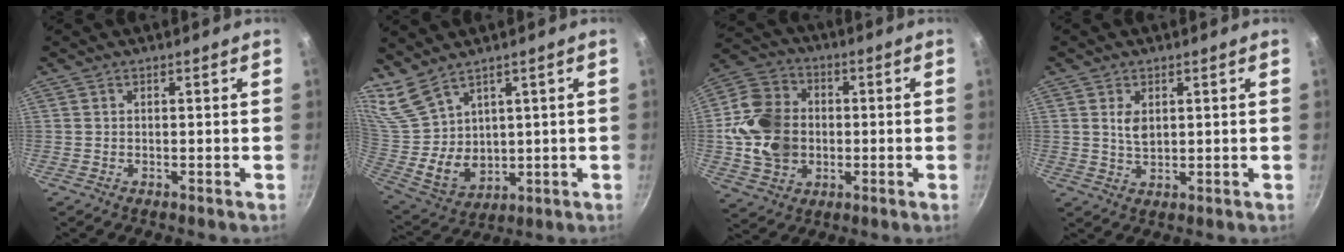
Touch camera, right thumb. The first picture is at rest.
{"total": 10.7, "force": [7.5, 5.5, 5.3], "torque": [-0.088, -0.059, 0.177]}
{"total": 15.5, "force": [-0.6, 12.3, 9.3], "torque": [-0.155, 0.017, -0.015]}
{"total": 3.6, "force": [1.1, 2.2, 2.6], "torque": [-0.044, -0.008, 0.022]}